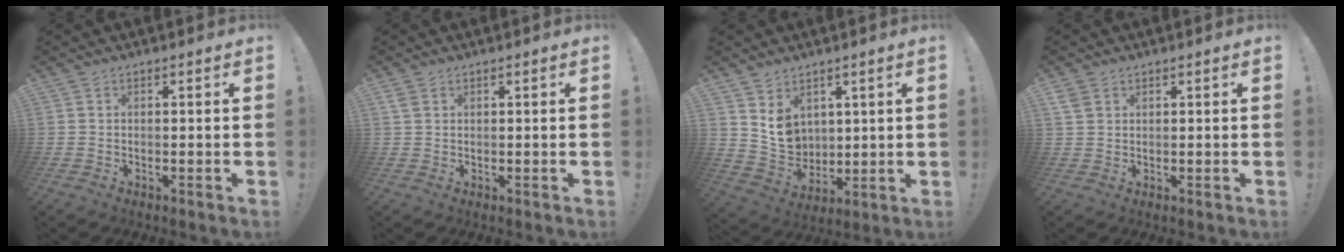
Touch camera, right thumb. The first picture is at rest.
{"total": 2.1, "force": [1.2, 1.2, 1.3], "torque": [-0.021, 0.000, 0.021]}
{"total": 8.5, "force": [5.1, 6.4, 2.6], "torque": [-0.040, -0.041, 0.104]}
{"total": 3.0, "force": [1.8, 1.9, 1.5], "torque": [-0.025, -0.003, 0.035]}